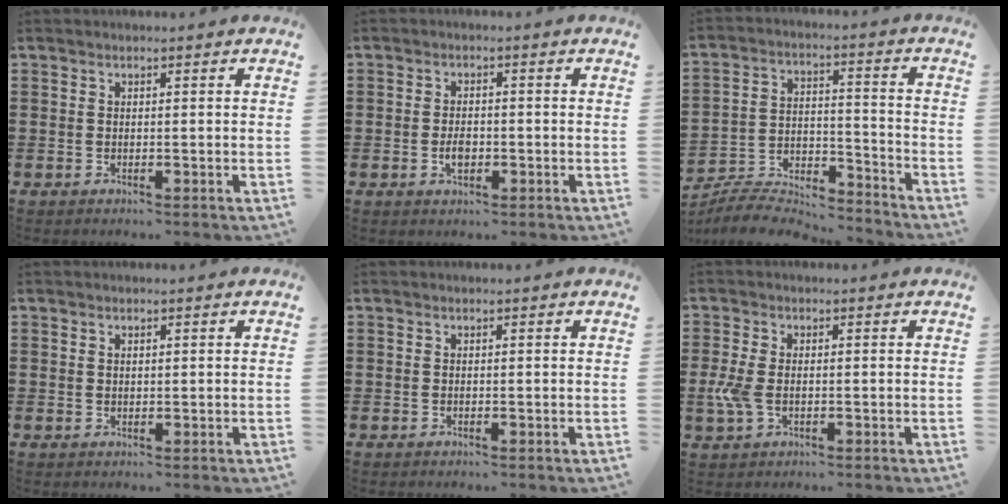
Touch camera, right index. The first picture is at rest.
{"total": 2.6, "force": [-0.7, 1.3, 2.1], "torque": [-0.041, 0.000, -0.011]}
{"total": 6.3, "force": [-6.1, 1.2, 1.0], "torque": [-0.028, 0.004, -0.125]}
{"total": 0.7, "force": [0.4, 0.4, 0.3], "torque": [-0.008, 0.002, 0.008]}
{"total": 0.0}
{"total": 4.4, "force": [-0.8, 2.4, 3.6], "torque": [-0.094, -0.008, -0.019]}